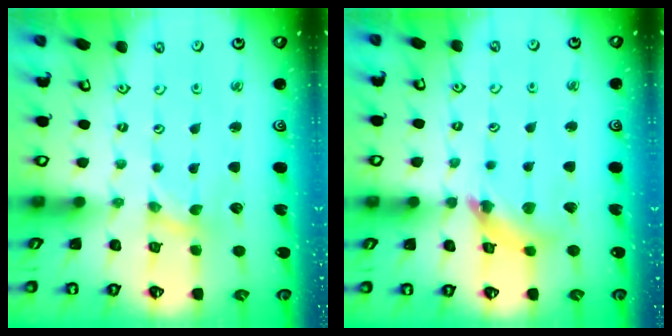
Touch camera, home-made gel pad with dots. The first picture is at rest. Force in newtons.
{"total": 10.6, "press": 10.5, "slide": 1.3}